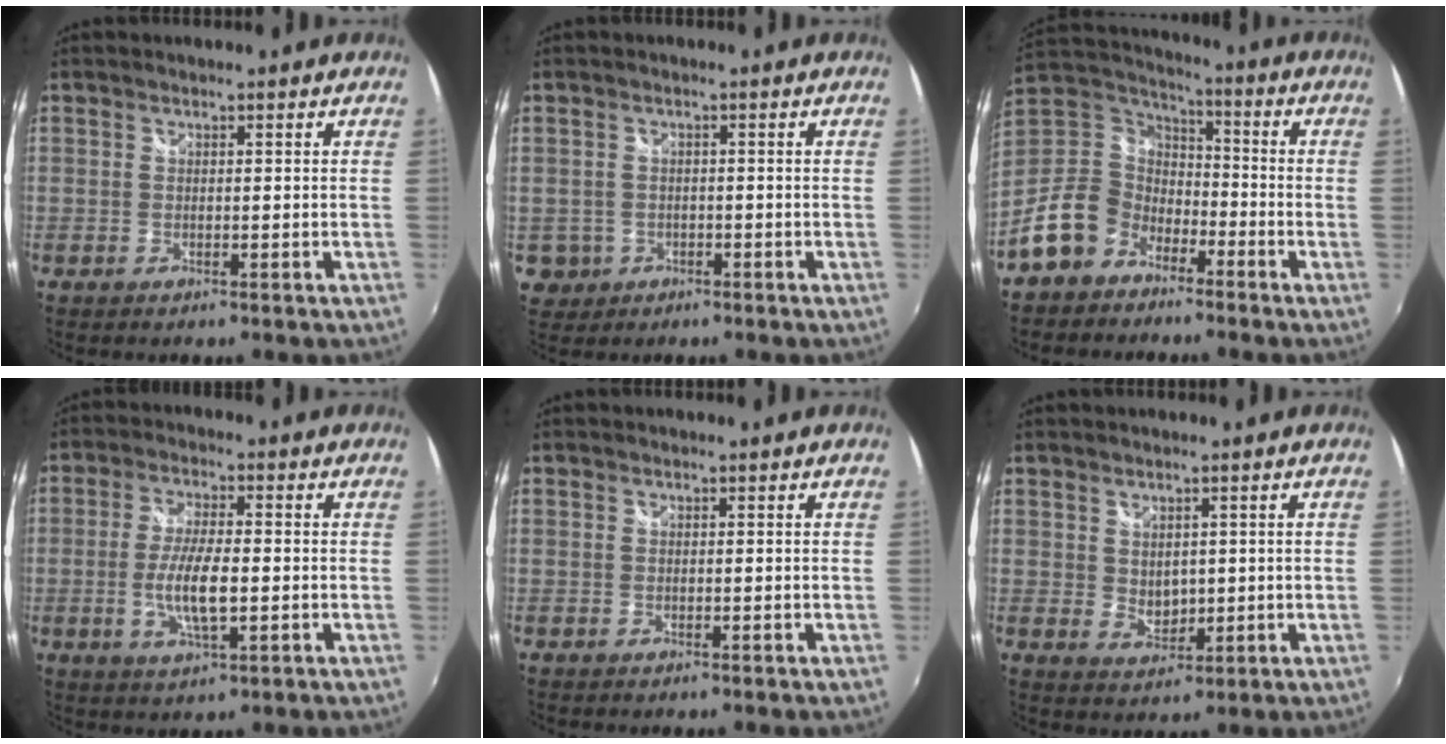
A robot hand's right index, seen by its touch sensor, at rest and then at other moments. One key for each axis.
{"total": 4.4, "fx": -1.0, "fy": 4.2, "fz": 0.7, "tx": -0.025, "ty": 0.005, "tz": -0.006}
{"total": 14.5, "fx": -9.1, "fy": 10.1, "fz": 5.2, "tx": -0.143, "ty": 0.024, "tz": -0.164}
{"total": 8.0, "fx": -1.5, "fy": 2.1, "fz": 7.6, "tx": -0.151, "ty": -0.006, "tz": -0.027}
{"total": 0.0}
{"total": 3.5, "fx": 0.9, "fy": 2.7, "fz": 2.0, "tx": -0.028, "ty": -0.003, "tz": 0.021}